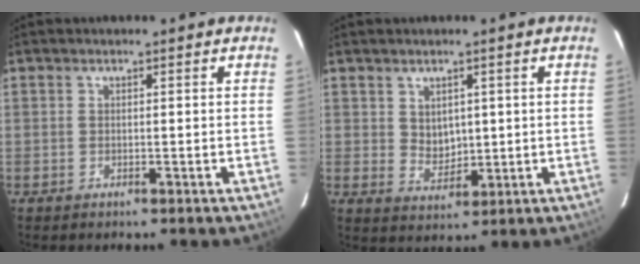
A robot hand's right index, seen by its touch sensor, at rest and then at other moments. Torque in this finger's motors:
{"motor_torque": [0.08, 0.05, 0.19, 0.01]}